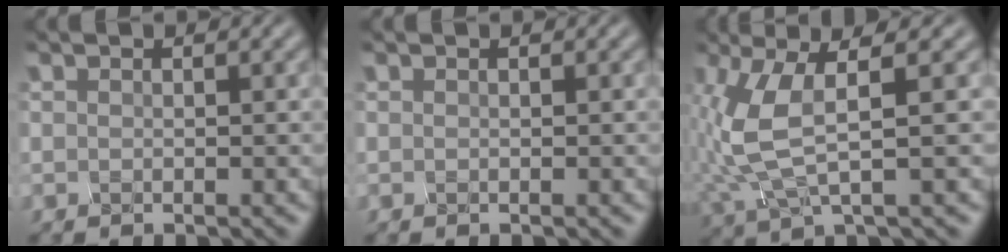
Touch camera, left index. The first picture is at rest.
{"total": 0.0}
{"total": 4.3, "force": [1.0, 0.6, 4.1], "torque": [-0.134, -0.002, 0.035]}